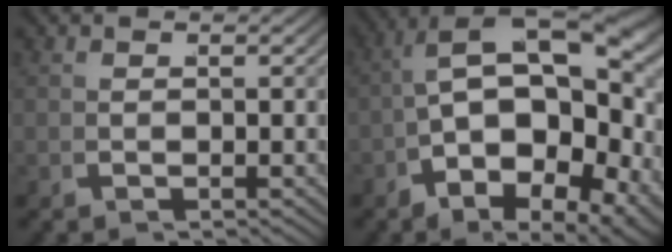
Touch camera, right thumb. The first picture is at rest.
{"total": 14.9, "force": [-1.1, 9.9, 11.0], "torque": [-0.189, -0.037, -0.025]}